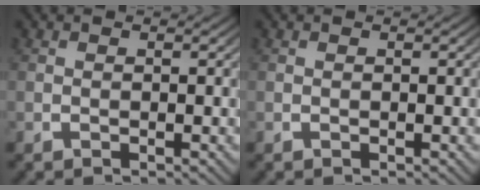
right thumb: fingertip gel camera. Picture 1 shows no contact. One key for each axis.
{"total": 0.0}